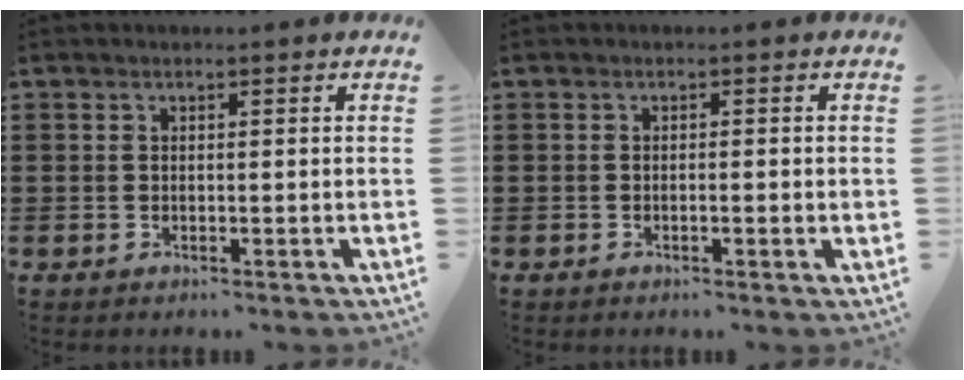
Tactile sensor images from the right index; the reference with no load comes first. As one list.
[{"total": 0.8, "force": [-0.3, 0.1, 0.8], "torque": [-0.013, -0.005, -0.005]}]